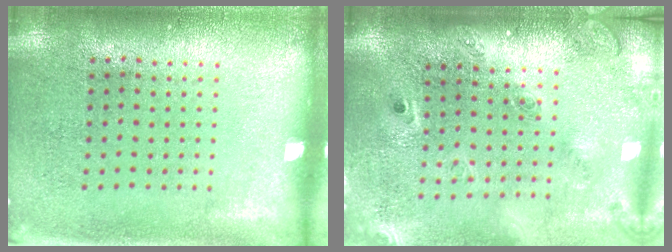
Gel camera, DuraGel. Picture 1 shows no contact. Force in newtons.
{"total": 2.5, "press": 1.8, "slide": 1.7}